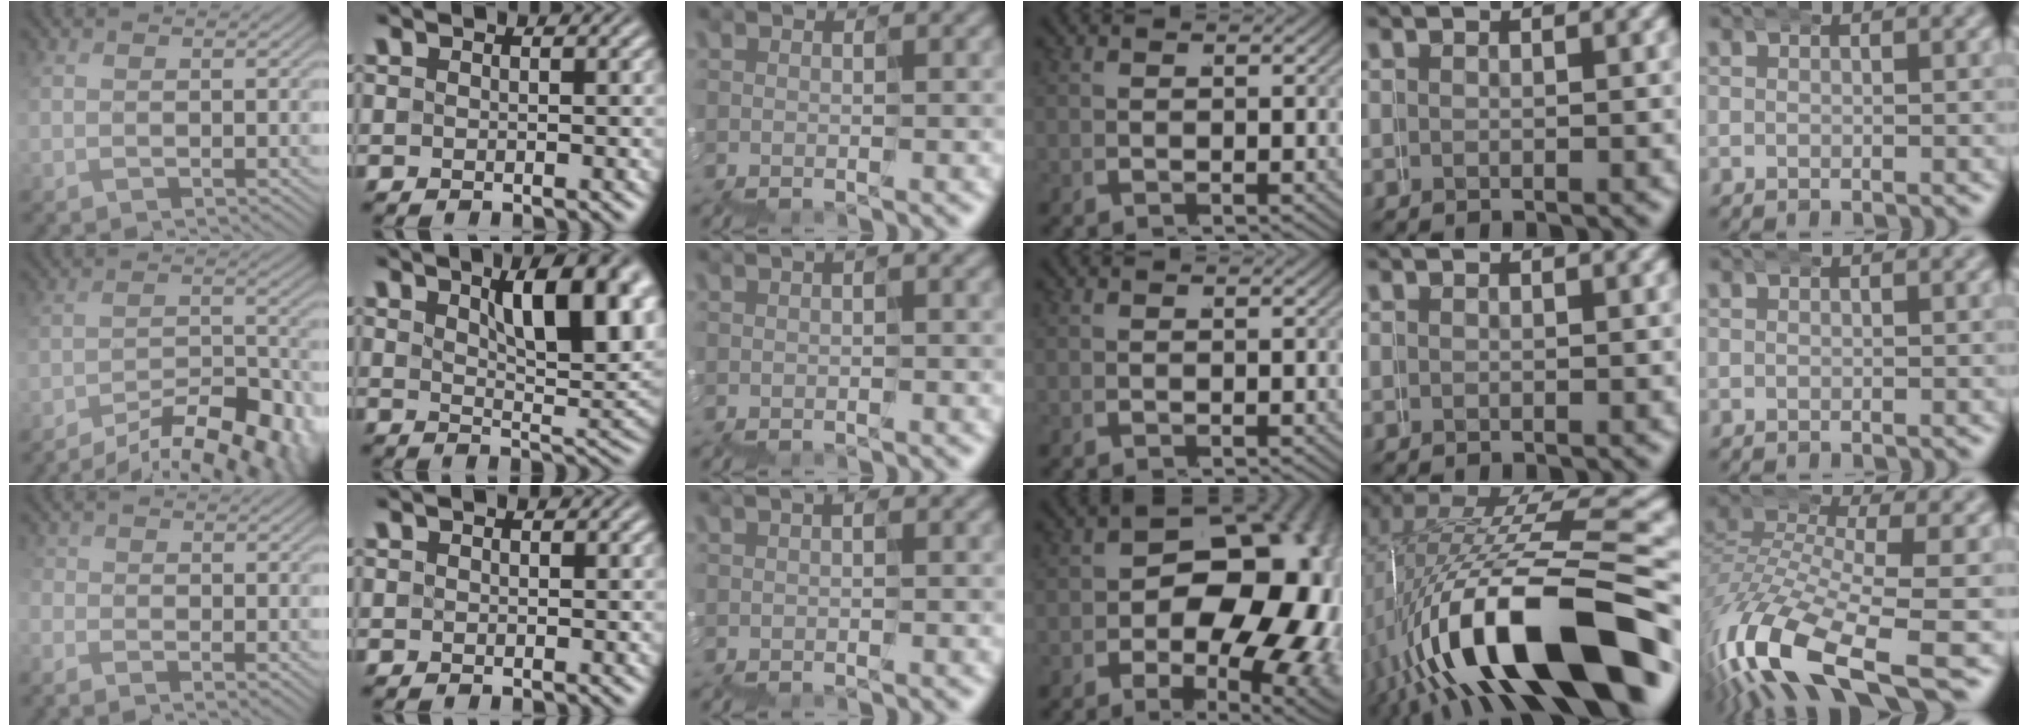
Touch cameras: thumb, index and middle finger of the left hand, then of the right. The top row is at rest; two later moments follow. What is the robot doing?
{"motion": "wrap", "object": "duck tape"}